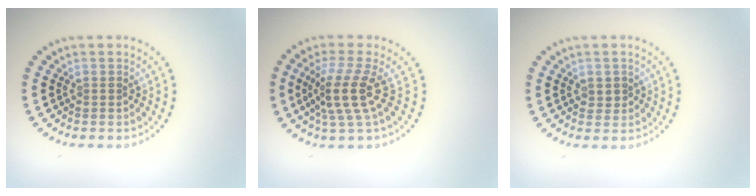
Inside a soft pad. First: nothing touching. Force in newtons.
{"total": 3.8, "press": 2.7, "slide": 2.7}
{"total": 0.8, "press": 0.8, "slide": 0.2}